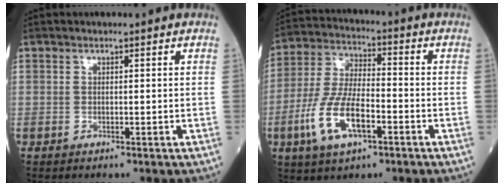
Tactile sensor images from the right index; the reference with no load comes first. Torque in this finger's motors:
{"motor_torque": [1.58, -0.56, 0.94, 0.21]}